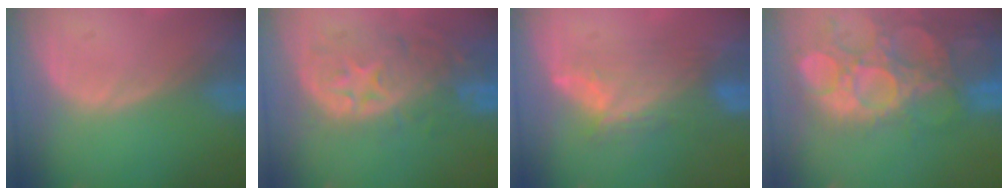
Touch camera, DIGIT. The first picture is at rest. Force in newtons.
{"total": 11.2, "press": 9.8, "slide": 5.3}
{"total": 7.3, "press": 7.1, "slide": 1.8}
{"total": 15.0, "press": 12.6, "slide": 8.2}